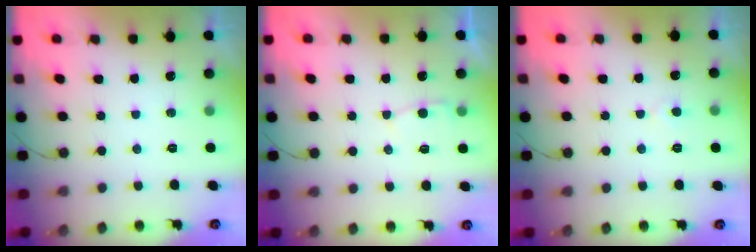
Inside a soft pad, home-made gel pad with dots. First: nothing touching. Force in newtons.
{"total": 3.6, "press": 3.5, "slide": 0.4}
{"total": 2.1, "press": 2.1, "slide": 0.3}